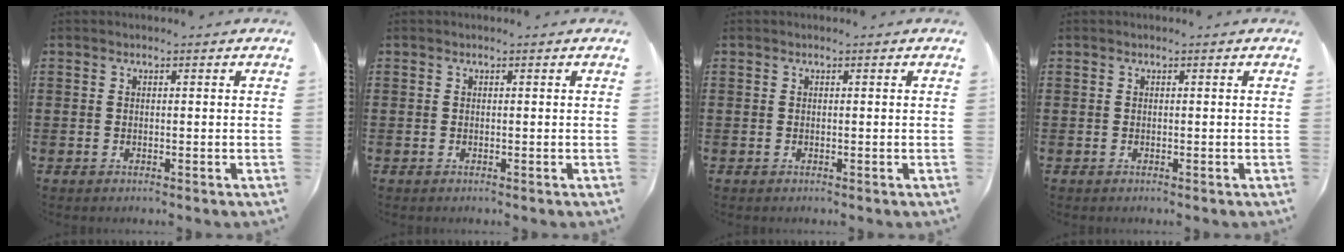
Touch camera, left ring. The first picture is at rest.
{"total": 0.0}
{"total": 0.0}
{"total": 0.0}